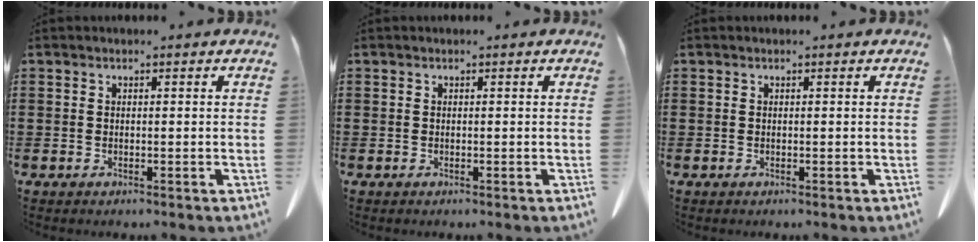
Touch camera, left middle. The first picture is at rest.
{"total": 0.0}
{"total": 0.0}